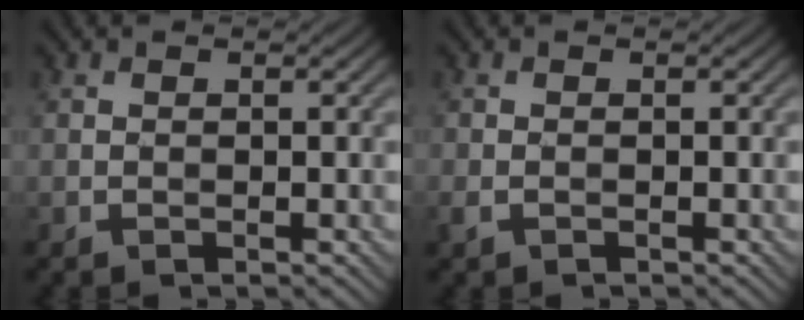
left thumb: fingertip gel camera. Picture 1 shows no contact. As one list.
[{"total": 1.3, "force": [-0.8, 0.6, 0.8], "torque": [-0.022, -0.004, -0.018]}]